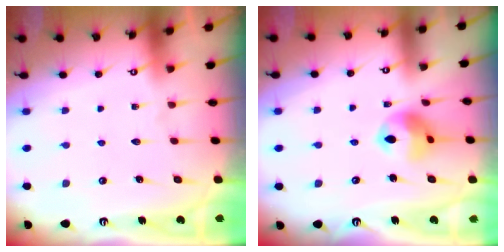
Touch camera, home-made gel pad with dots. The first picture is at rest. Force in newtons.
{"total": 10.5, "press": 10.4, "slide": 1.5}